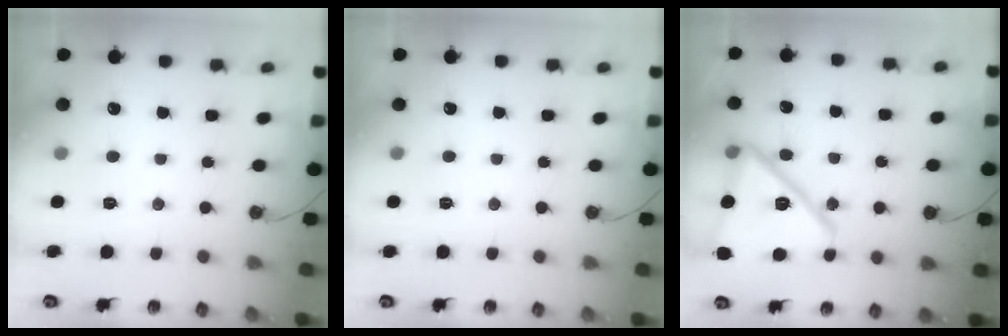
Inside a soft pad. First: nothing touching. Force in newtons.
{"total": 0.0}
{"total": 18.3, "press": 17.9, "slide": 3.6}